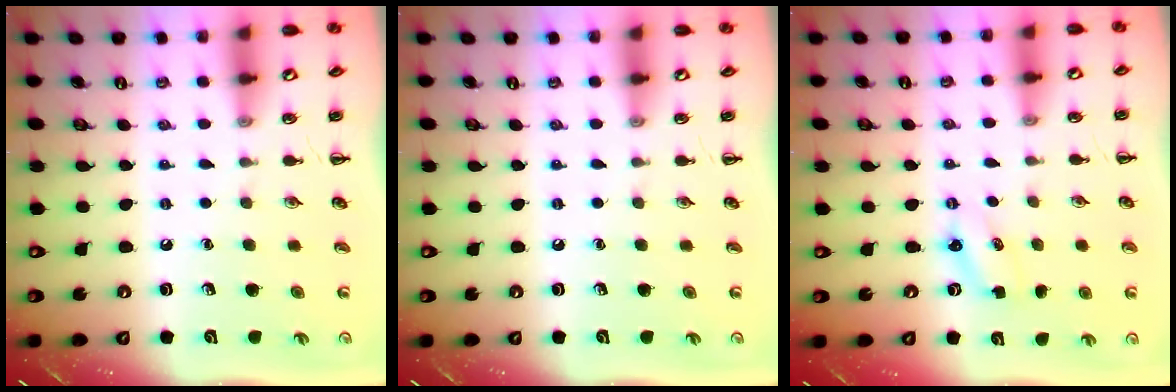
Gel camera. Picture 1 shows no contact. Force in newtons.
{"total": 0.0}
{"total": 2.7, "press": 2.6, "slide": 0.8}